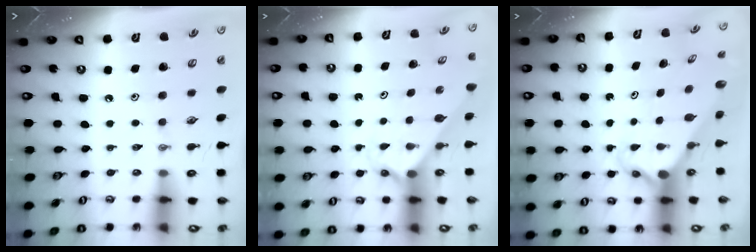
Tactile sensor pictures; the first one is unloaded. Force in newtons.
{"total": 1.9, "press": 1.9, "slide": 0.1}
{"total": 3.5, "press": 3.5, "slide": 0.3}